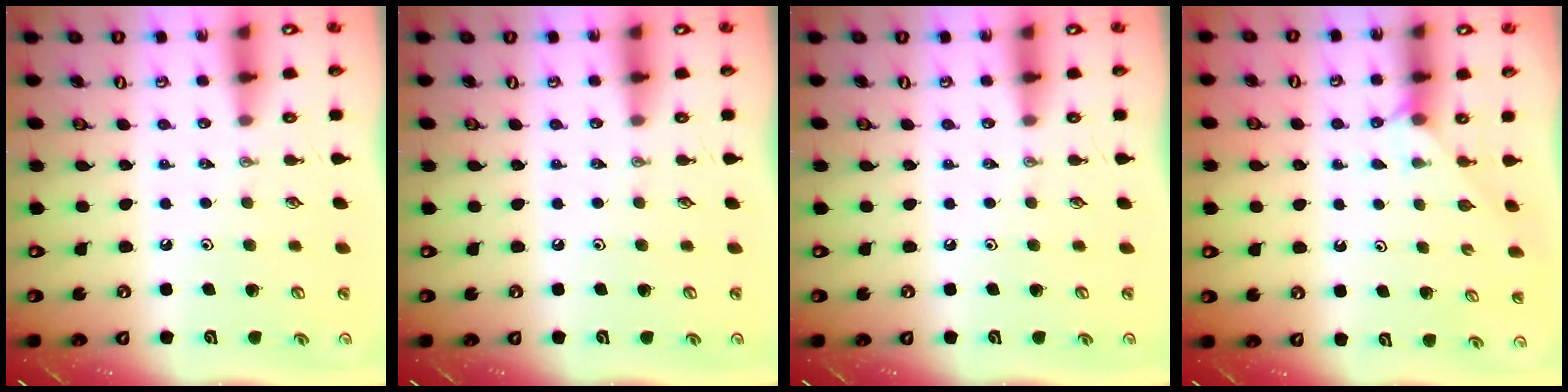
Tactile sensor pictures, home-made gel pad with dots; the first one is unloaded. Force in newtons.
{"total": 0.0}
{"total": 0.0}
{"total": 2.7, "press": 2.7, "slide": 0.3}